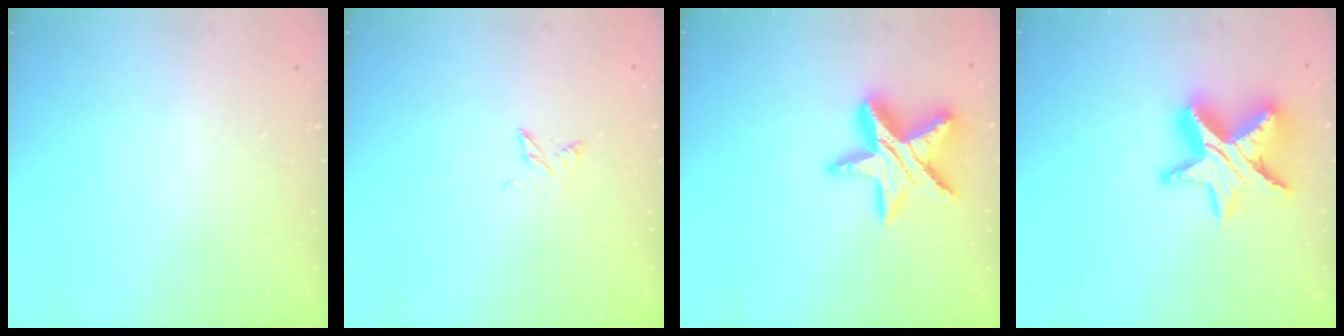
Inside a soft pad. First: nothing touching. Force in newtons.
{"total": 3.8, "press": 3.8, "slide": 0.5}
{"total": 16.3, "press": 16.2, "slide": 1.4}
{"total": 14.6, "press": 14.5, "slide": 1.0}